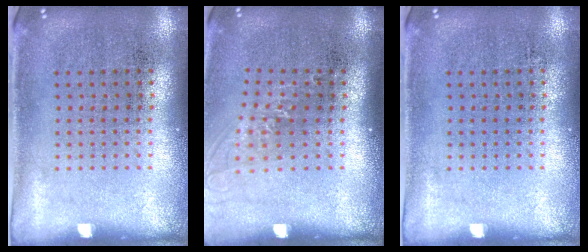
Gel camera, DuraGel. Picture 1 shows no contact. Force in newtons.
{"total": 1.3, "press": 1.0, "slide": 0.8}
{"total": 0.0}